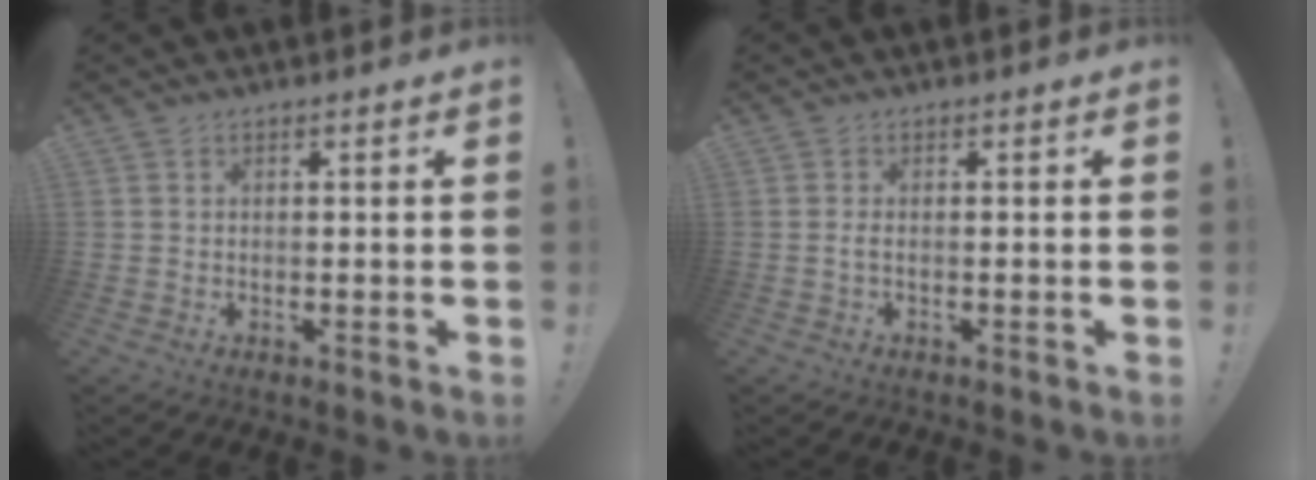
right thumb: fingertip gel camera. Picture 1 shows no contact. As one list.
[{"total": 1.3, "force": [-0.3, 0.0, 1.3], "torque": [-0.022, 0.003, -0.006]}]